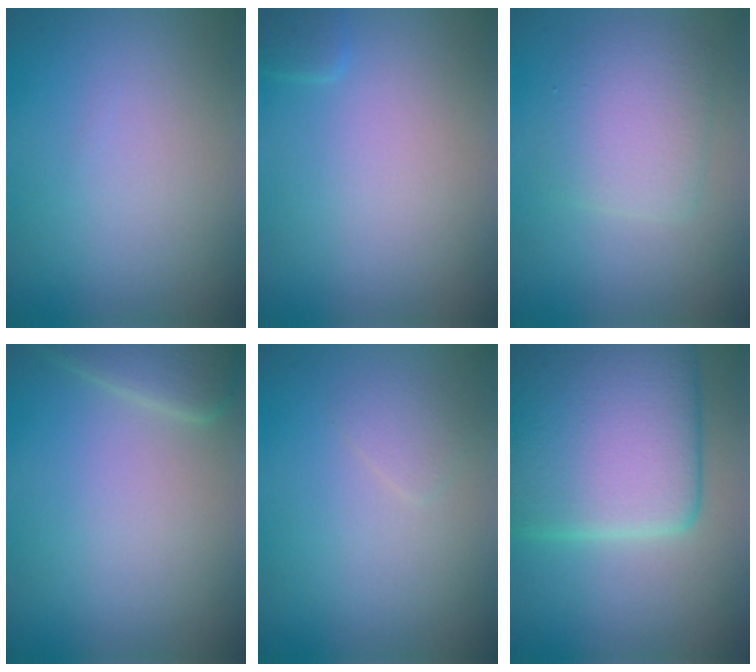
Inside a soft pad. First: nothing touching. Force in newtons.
{"total": 0.9, "press": 0.8, "slide": 0.1}
{"total": 3.4, "press": 3.4, "slide": 0.1}
{"total": 2.8, "press": 2.8, "slide": 0.2}
{"total": 1.0, "press": 1.0, "slide": 0.0}
{"total": 12.9, "press": 12.9, "slide": 0.7}